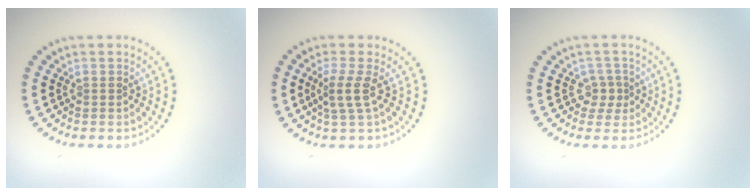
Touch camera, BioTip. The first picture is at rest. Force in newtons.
{"total": 2.2, "press": 1.7, "slide": 1.4}
{"total": 1.7, "press": 1.3, "slide": 1.1}